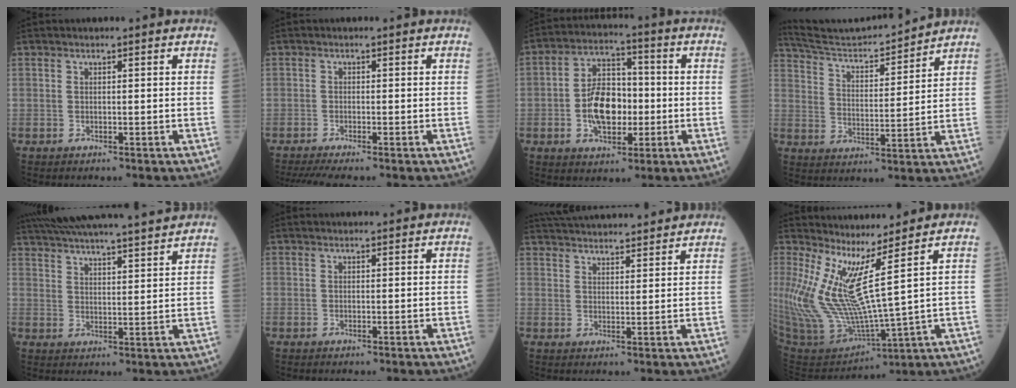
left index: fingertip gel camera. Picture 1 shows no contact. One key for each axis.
{"total": 3.8, "fx": -3.3, "fy": -0.2, "fz": 1.9, "tx": -0.031, "ty": -0.009, "tz": -0.058}
{"total": 9.6, "fx": -1.8, "fy": 5.4, "fz": 7.7, "tx": -0.152, "ty": 0.020, "tz": -0.022}
{"total": 15.1, "fx": 14.4, "fy": 0.2, "fz": 4.4, "tx": -0.088, "ty": 0.007, "tz": 0.237}
{"total": 20.9, "fx": 19.1, "fy": 0.7, "fz": 8.5, "tx": -0.148, "ty": 0.008, "tz": 0.276}
{"total": 1.7, "fx": 1.7, "fy": 0.0, "fz": 0.4, "tx": -0.009, "ty": 0.013, "tz": 0.024}
{"total": 16.3, "fx": 15.4, "fy": 2.1, "fz": 5.0, "tx": -0.083, "ty": 0.038, "tz": 0.224}
{"total": 11.4, "fx": 5.5, "fy": -0.7, "fz": 9.9, "tx": -0.218, "ty": -0.030, "tz": 0.128}